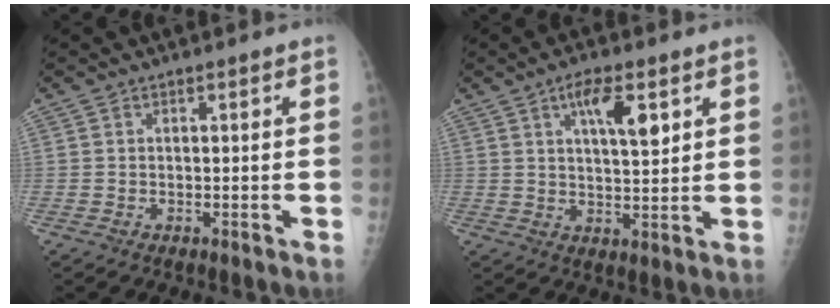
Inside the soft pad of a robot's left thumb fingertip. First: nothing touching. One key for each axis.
{"total": 7.8, "fx": 3.5, "fy": 2.6, "fz": 6.5, "tx": -0.097, "ty": -0.015, "tz": 0.057}